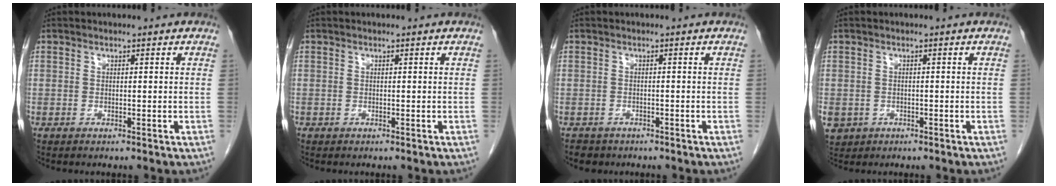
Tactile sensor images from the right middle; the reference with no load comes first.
{"total": 0.0}
{"total": 2.4, "force": [-1.8, 1.6, 0.3], "torque": [-0.011, 0.002, -0.027]}
{"total": 4.9, "force": [-2.2, 4.2, 1.3], "torque": [-0.035, -0.001, -0.030]}